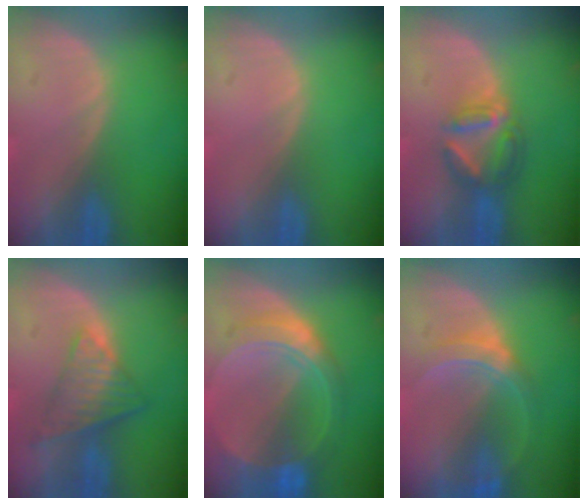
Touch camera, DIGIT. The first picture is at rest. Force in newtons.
{"total": 0.0}
{"total": 6.2, "press": 5.5, "slide": 2.8}
{"total": 7.5, "press": 6.2, "slide": 4.3}
{"total": 8.5, "press": 8.5, "slide": 0.6}
{"total": 5.5, "press": 5.5, "slide": 0.3}